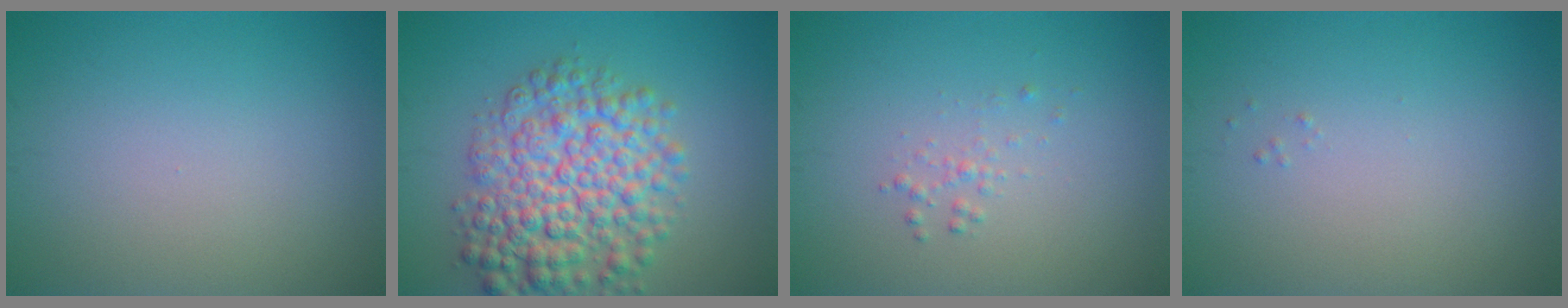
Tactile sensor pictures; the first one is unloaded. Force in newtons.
{"total": 8.1, "press": 8.1, "slide": 0.2}
{"total": 0.9, "press": 0.9, "slide": 0.0}
{"total": 0.0}